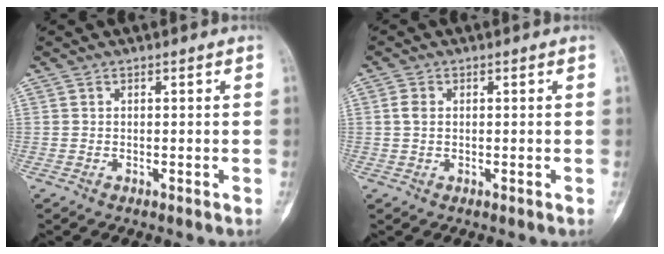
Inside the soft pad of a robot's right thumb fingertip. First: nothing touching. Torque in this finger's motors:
{"motor_torque": [-0.32, 0.20, 0.41, -0.10, -0.03]}